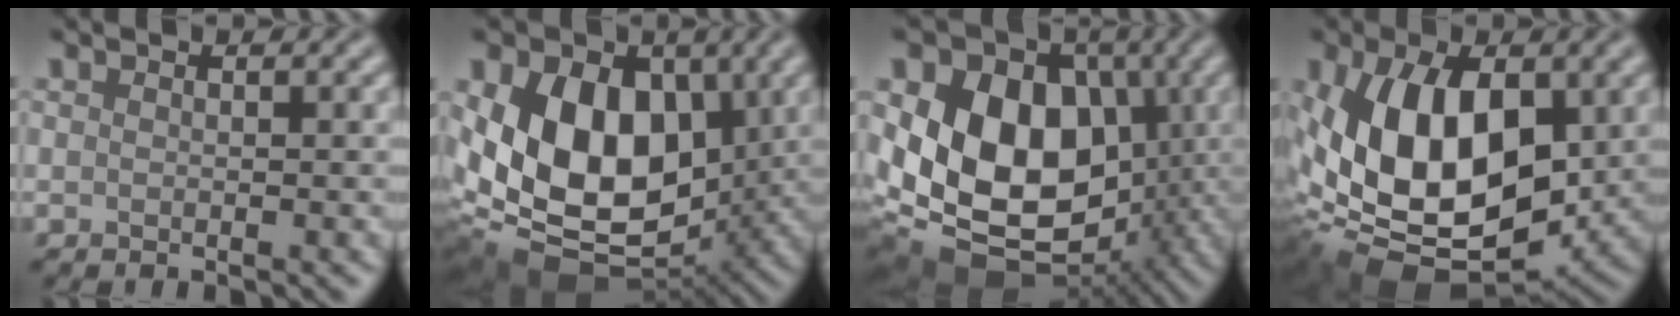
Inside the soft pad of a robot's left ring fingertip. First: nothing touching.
{"total": 14.0, "force": [1.7, 9.7, 10.0], "torque": [-0.180, -0.010, 0.025]}
{"total": 16.7, "force": [-0.1, 12.5, 11.1], "torque": [-0.167, 0.004, -0.009]}
{"total": 14.2, "force": [0.2, 8.8, 11.1], "torque": [-0.207, -0.026, 0.002]}